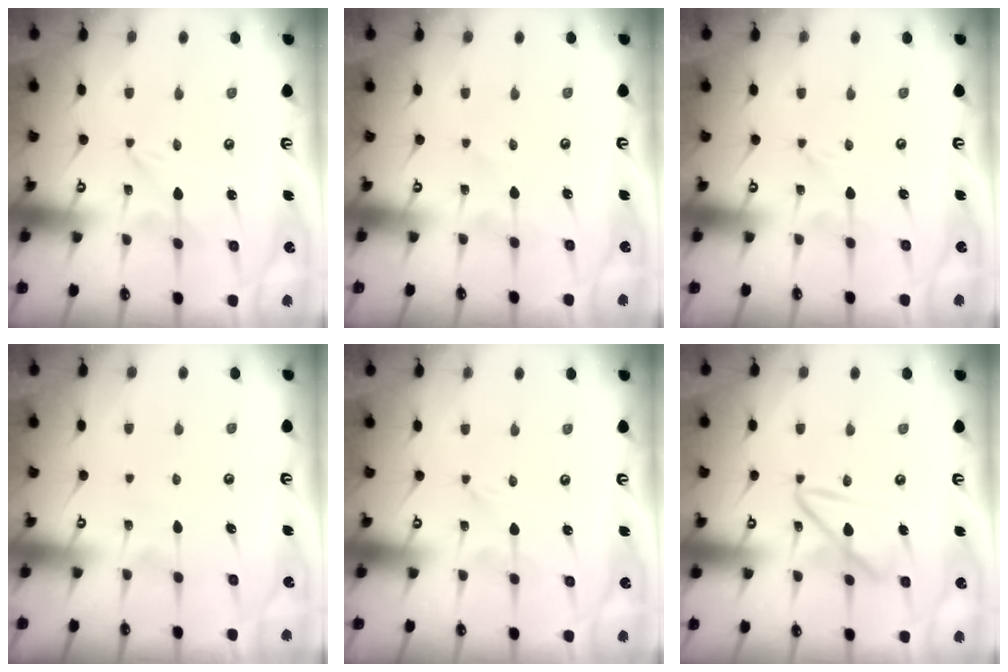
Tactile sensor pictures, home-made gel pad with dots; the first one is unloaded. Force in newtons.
{"total": 0.9, "press": 0.9, "slide": 0.2}
{"total": 0.0}
{"total": 3.9, "press": 3.8, "slide": 0.4}
{"total": 0.0}
{"total": 12.3, "press": 12.3, "slide": 1.1}